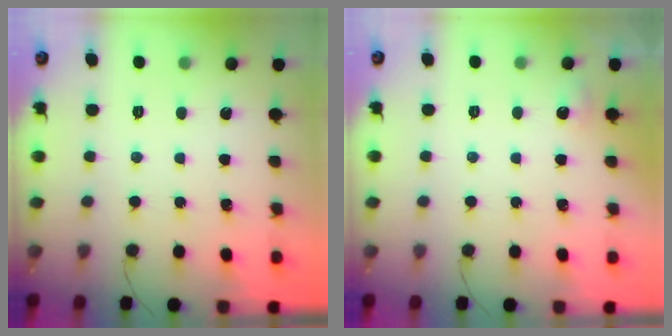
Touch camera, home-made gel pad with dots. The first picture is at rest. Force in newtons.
{"total": 4.0, "press": 3.8, "slide": 1.2}